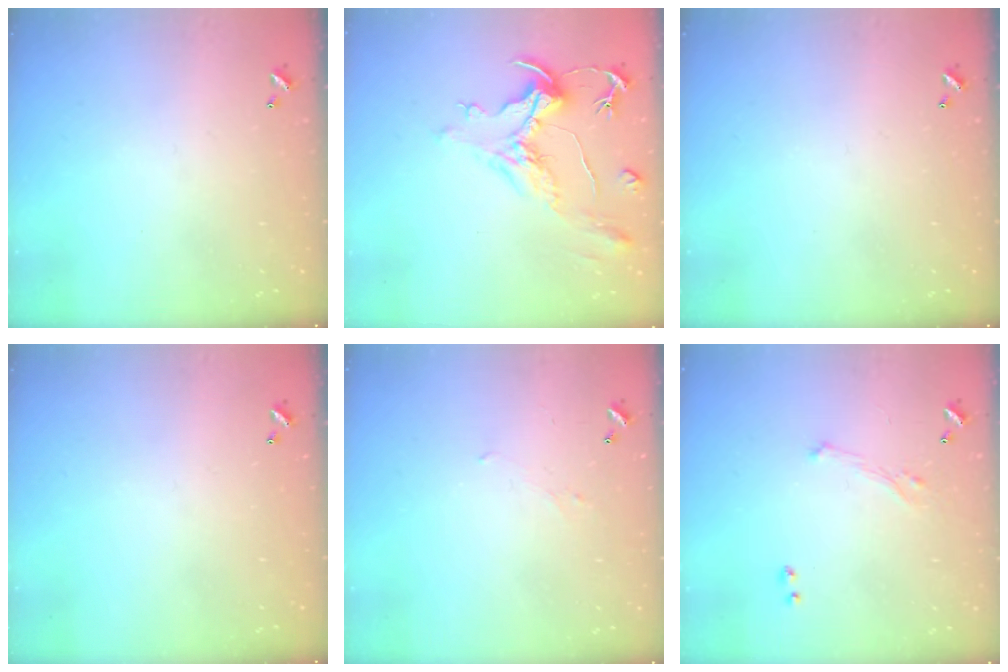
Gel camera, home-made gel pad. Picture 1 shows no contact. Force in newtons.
{"total": 2.2, "press": 1.7, "slide": 1.3}
{"total": 0.0}
{"total": 0.0}
{"total": 0.7, "press": 0.2, "slide": 0.7}
{"total": 0.7, "press": 0.0, "slide": 0.7}